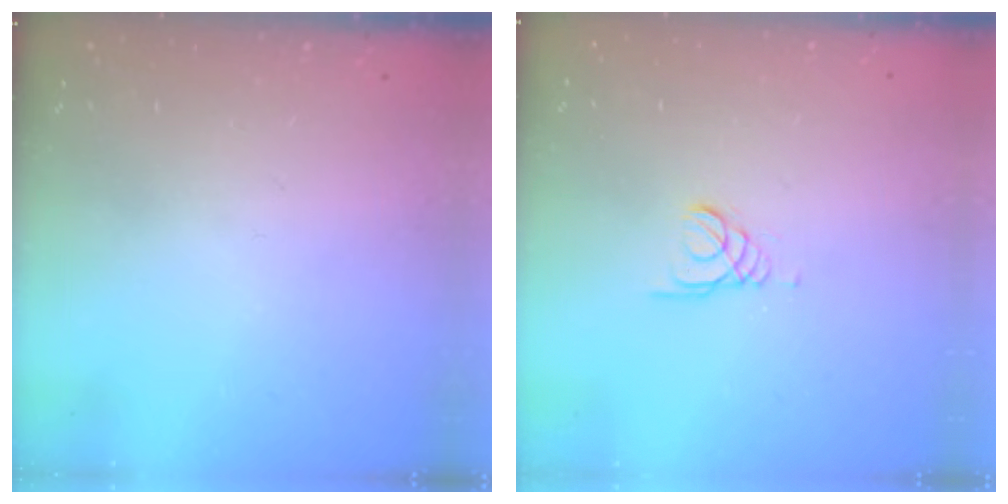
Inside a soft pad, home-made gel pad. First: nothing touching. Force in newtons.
{"total": 1.0, "press": 1.0, "slide": 0.1}